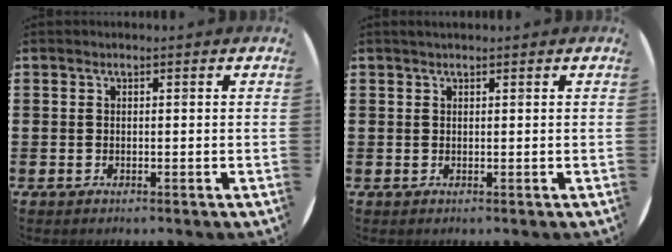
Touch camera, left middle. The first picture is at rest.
{"total": 0.6, "force": [0.5, 0.2, 0.1], "torque": [-0.002, 0.002, 0.011]}